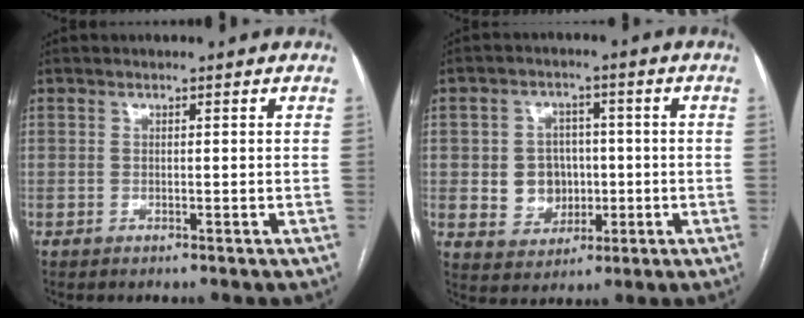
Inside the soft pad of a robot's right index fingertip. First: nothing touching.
{"total": 7.1, "force": [-0.3, 6.4, 3.0], "torque": [-0.050, 0.014, 0.004]}